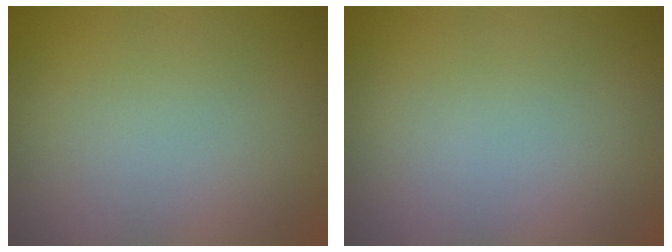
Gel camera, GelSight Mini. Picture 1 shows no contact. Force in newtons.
{"total": 0.0}